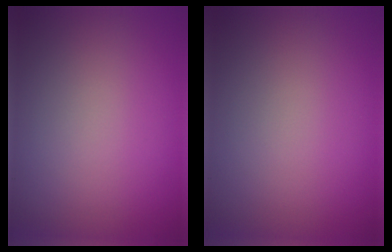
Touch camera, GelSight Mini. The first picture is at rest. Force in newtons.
{"total": 0.0}